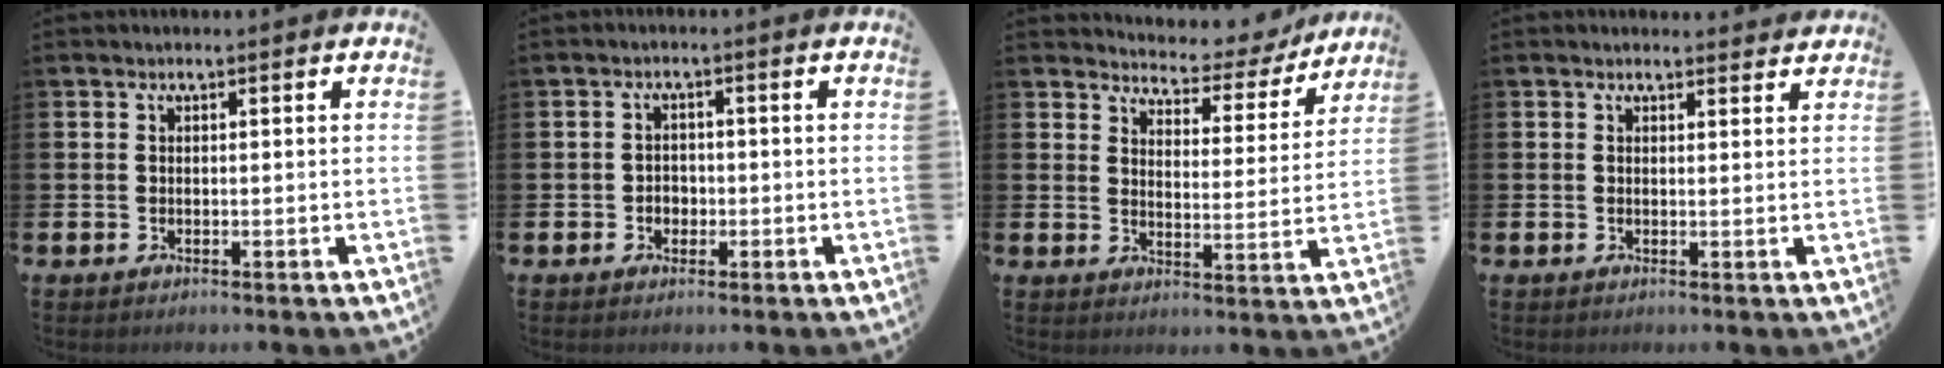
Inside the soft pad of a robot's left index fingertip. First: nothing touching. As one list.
[{"total": 1.9, "force": [-0.6, 1.7, 0.6], "torque": [-0.005, 0.001, -0.017]}, {"total": 4.6, "force": [4.3, 1.5, 0.7], "torque": [-0.026, -0.041, 0.067]}, {"total": 1.3, "force": [1.2, 0.4, 0.0], "torque": [0.007, -0.001, 0.020]}]